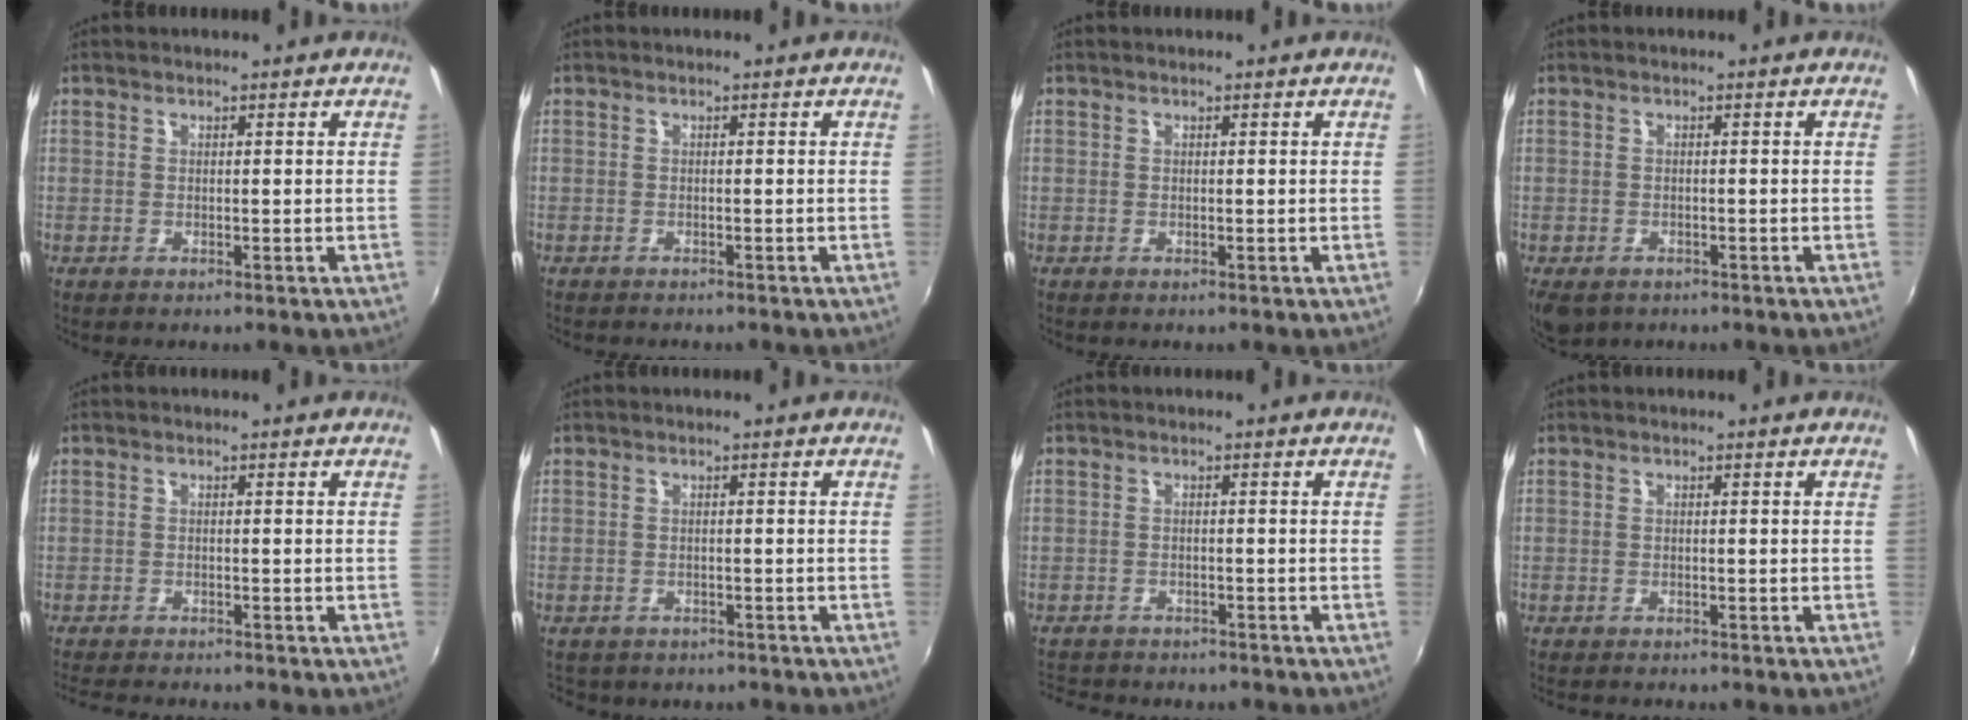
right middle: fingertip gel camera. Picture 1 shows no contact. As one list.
[{"total": 1.3, "force": [-1.3, 0.3, 0.3], "torque": [-0.010, -0.008, -0.019]}, {"total": 0.0}, {"total": 5.4, "force": [-3.3, 3.3, 2.8], "torque": [-0.064, -0.018, -0.047]}, {"total": 6.0, "force": [-5.6, 0.6, 2.1], "torque": [-0.055, -0.019, -0.094]}, {"total": 5.0, "force": [-4.0, 2.6, 1.5], "torque": [-0.037, -0.012, -0.052]}, {"total": 8.6, "force": [-7.6, 3.1, 2.7], "torque": [-0.075, -0.014, -0.113]}, {"total": 3.7, "force": [-3.4, 0.7, 1.2], "torque": [-0.031, -0.016, -0.054]}]